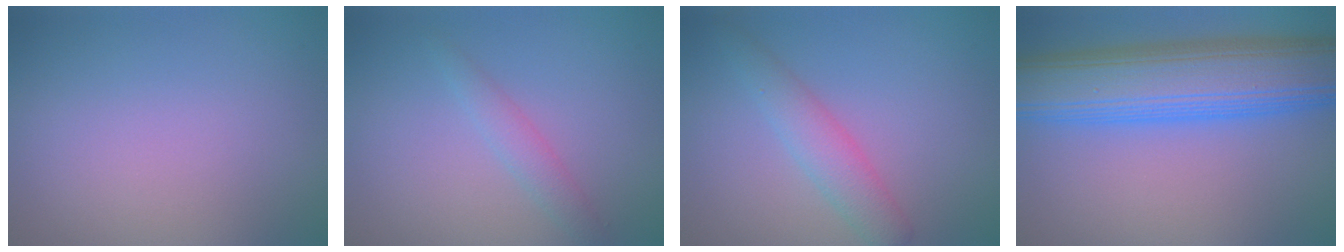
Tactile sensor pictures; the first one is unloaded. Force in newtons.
{"total": 1.7, "press": 1.7, "slide": 0.1}
{"total": 2.9, "press": 2.9, "slide": 0.1}
{"total": 10.9, "press": 10.9, "slide": 0.2}